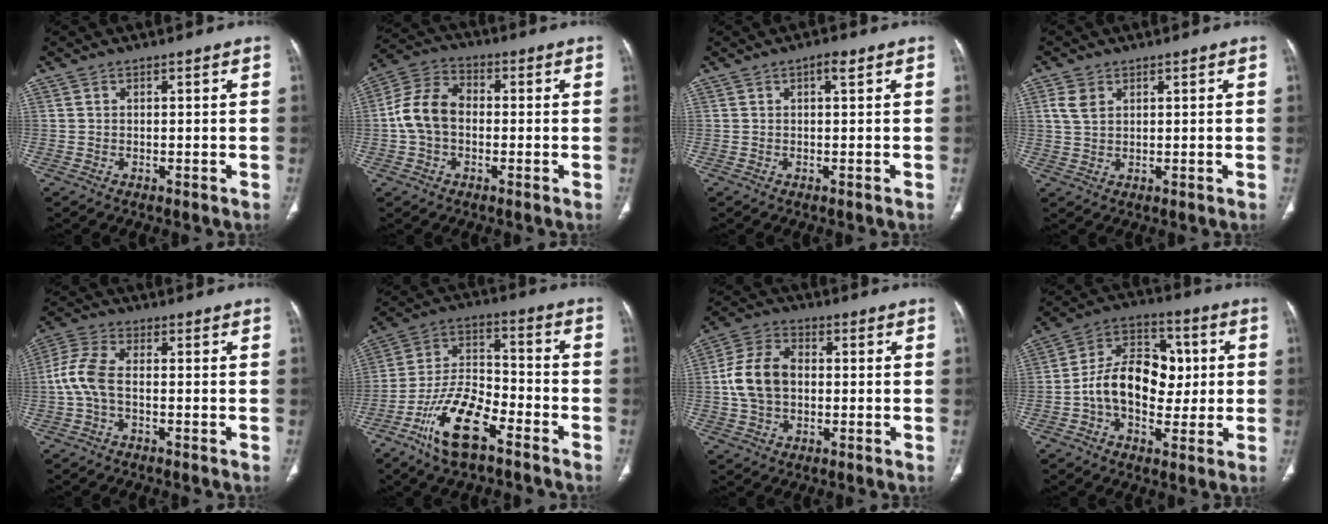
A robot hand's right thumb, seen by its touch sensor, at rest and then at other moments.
{"total": 9.5, "force": [-0.7, 6.8, 6.6], "torque": [-0.124, 0.031, -0.023]}
{"total": 1.6, "force": [0.5, 0.2, 1.5], "torque": [-0.029, 0.002, 0.005]}
{"total": 3.6, "force": [1.5, 2.5, 2.0], "torque": [-0.043, 0.002, 0.035]}
{"total": 6.3, "force": [-1.1, 3.0, 5.5], "torque": [-0.137, 0.019, -0.027]}
{"total": 14.5, "force": [-8.5, 5.8, 10.2], "torque": [-0.193, 0.055, -0.162]}
{"total": 10.5, "force": [-0.1, 7.3, 7.6], "torque": [-0.143, 0.023, -0.006]}
{"total": 15.5, "force": [-0.3, 10.5, 11.4], "torque": [-0.157, 0.033, -0.009]}